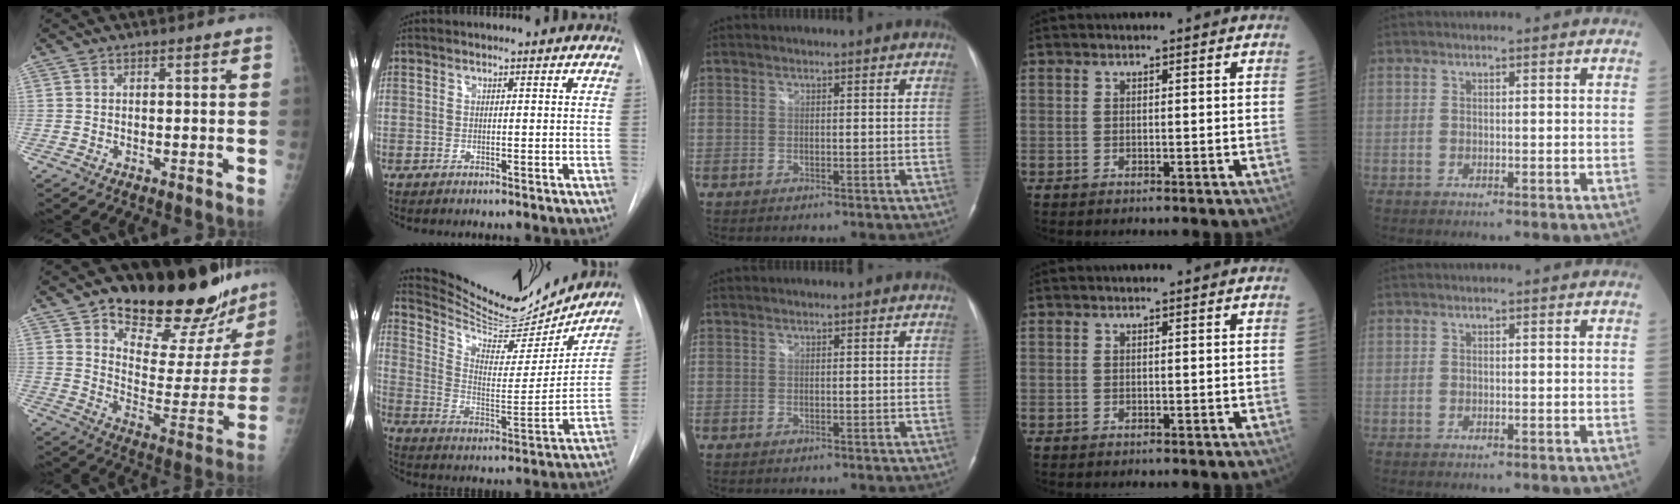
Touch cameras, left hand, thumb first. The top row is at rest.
{"thumb": {"total": 25.5, "force": [19.8, 9.5, 12.9], "torque": [-0.135, -0.107, 0.277]}, "index": {"total": 19.8, "force": [18.8, 4.1, 4.5], "torque": [-0.080, -0.037, 0.284]}}